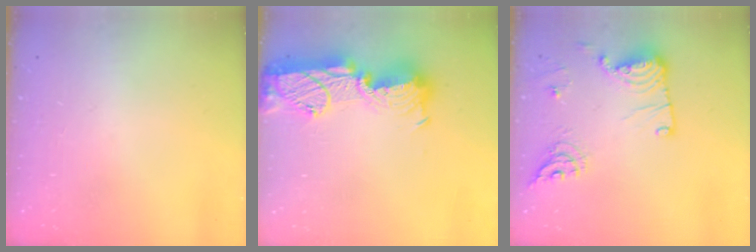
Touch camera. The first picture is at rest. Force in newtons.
{"total": 19.3, "press": 19.2, "slide": 1.1}
{"total": 14.5, "press": 14.5, "slide": 0.4}